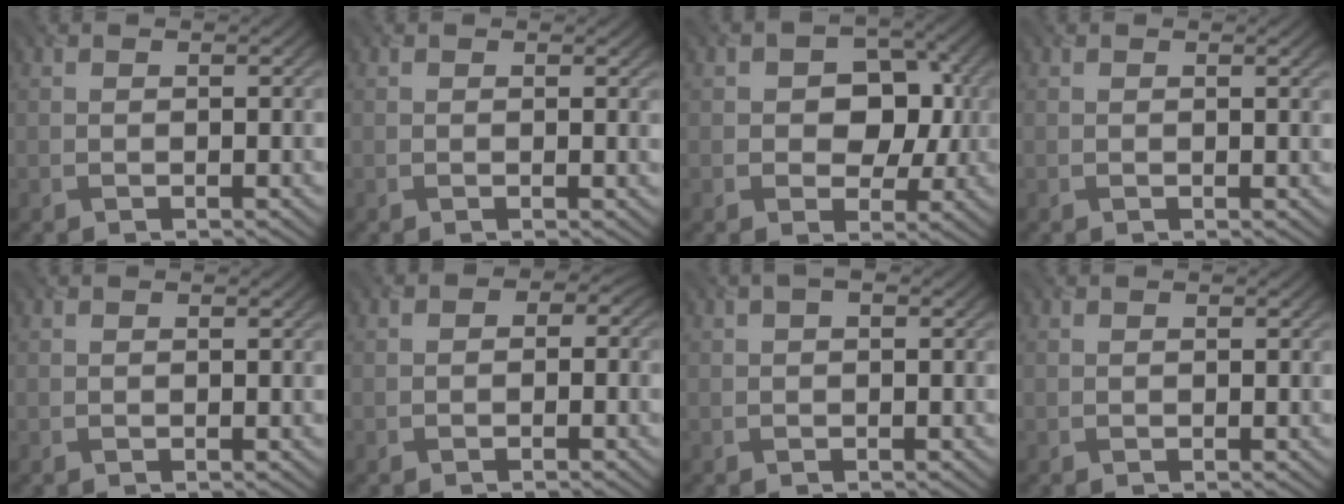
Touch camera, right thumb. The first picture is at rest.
{"total": 0.5, "force": [0.3, 0.2, 0.4], "torque": [-0.003, -0.002, 0.005]}
{"total": 6.6, "force": [0.1, 5.1, 4.3], "torque": [-0.059, -0.002, -0.008]}
{"total": 1.2, "force": [0.6, 0.1, 1.1], "torque": [-0.013, -0.002, 0.009]}
{"total": 0.0}
{"total": 1.7, "force": [-0.7, 1.4, 0.7], "torque": [0.003, 0.003, -0.017]}
{"total": 1.3, "force": [0.3, 0.5, 1.1], "torque": [-0.016, 0.004, 0.005]}
{"total": 0.0}